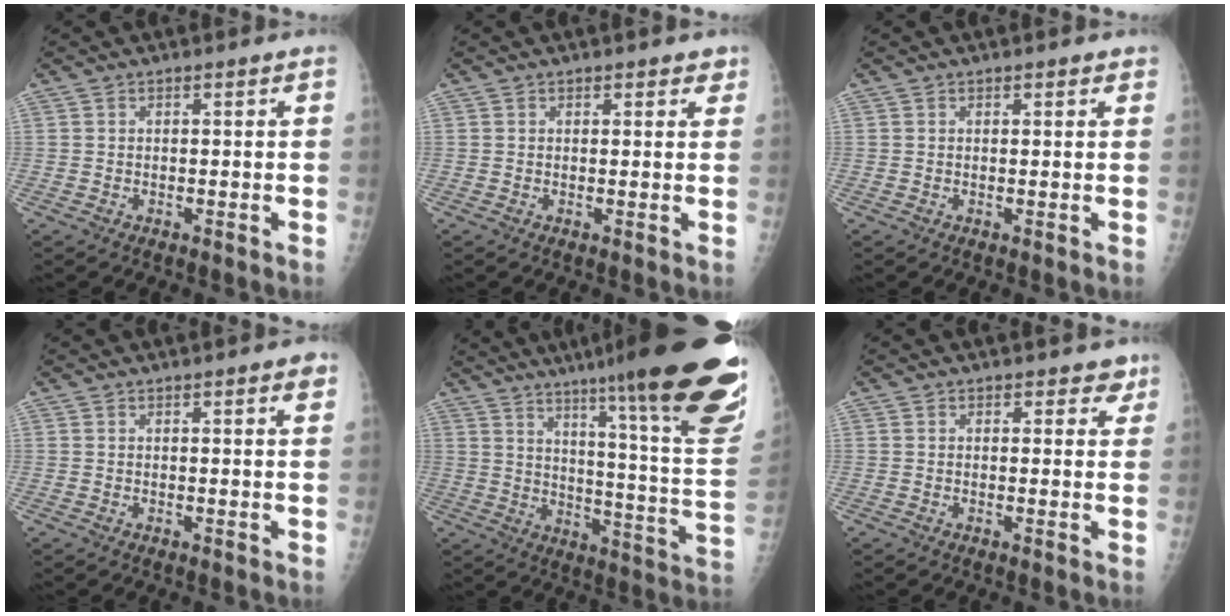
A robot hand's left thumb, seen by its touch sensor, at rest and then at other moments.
{"total": 2.1, "force": [1.4, 1.2, 1.0], "torque": [0.012, -0.004, 0.012]}
{"total": 1.1, "force": [0.8, 0.6, 0.6], "torque": [0.001, -0.003, 0.006]}
{"total": 2.4, "force": [1.4, 0.5, 1.9], "torque": [-0.020, -0.005, 0.015]}
{"total": 30.6, "force": [20.7, 2.6, 22.4], "torque": [-0.252, -0.103, 0.287]}
{"total": 3.2, "force": [2.2, 2.0, 1.2], "torque": [0.021, -0.008, 0.022]}